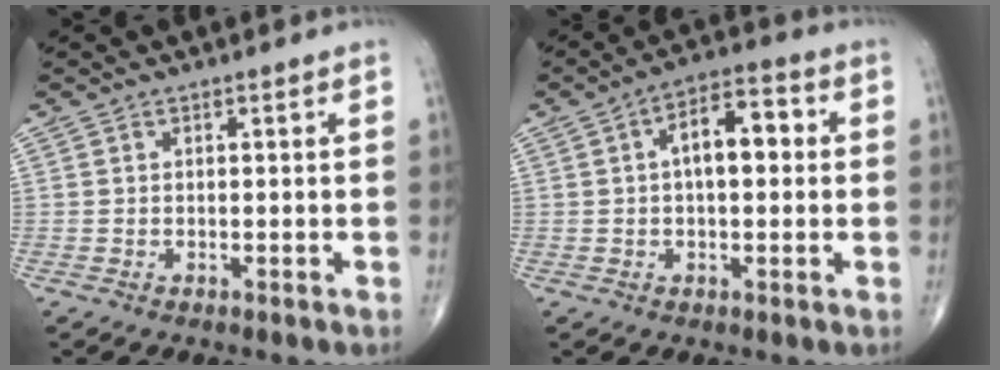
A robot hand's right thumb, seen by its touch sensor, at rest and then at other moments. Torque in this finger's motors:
{"motor_torque": [0.64, 0.54, 0.93, 0.27, 0.08]}